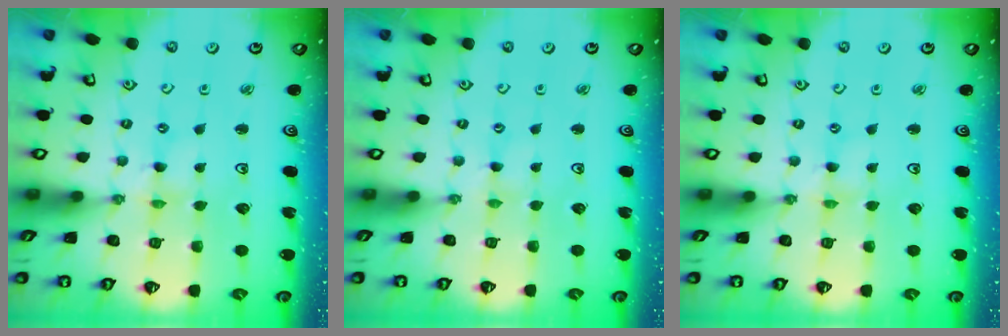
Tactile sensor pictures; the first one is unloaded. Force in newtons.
{"total": 0.7, "press": 0.7, "slide": 0.1}
{"total": 0.0}